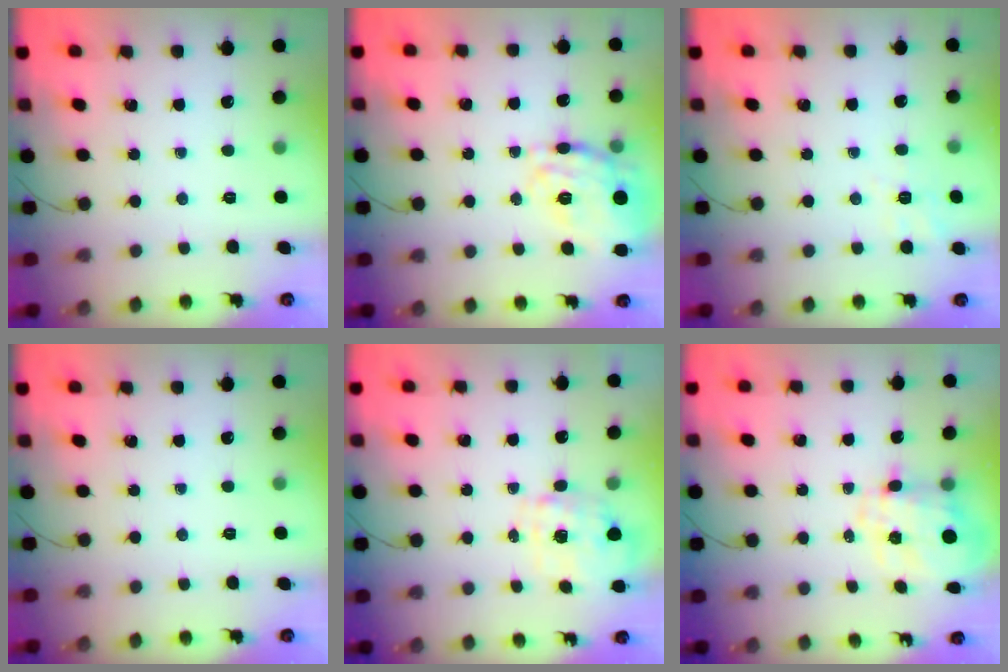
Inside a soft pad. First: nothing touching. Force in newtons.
{"total": 20.9, "press": 20.7, "slide": 2.2}
{"total": 2.2, "press": 0.2, "slide": 2.2}
{"total": 0.0}
{"total": 1.5, "press": 1.5, "slide": 0.5}
{"total": 6.7, "press": 6.6, "slide": 1.5}